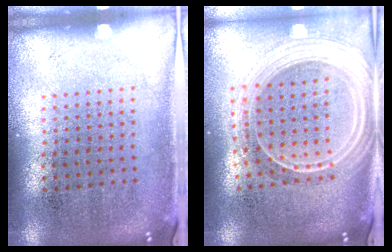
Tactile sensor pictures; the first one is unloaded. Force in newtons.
{"total": 2.6, "press": 2.2, "slide": 1.4}